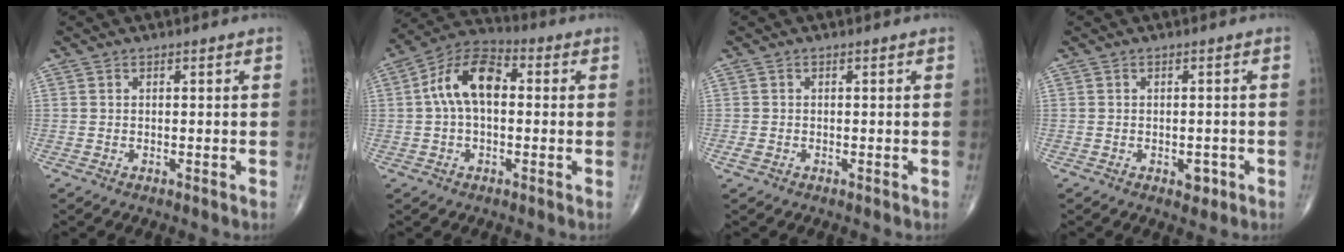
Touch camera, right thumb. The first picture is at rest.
{"total": 11.4, "force": [1.1, 6.5, 9.2], "torque": [-0.164, 0.034, 0.006]}
{"total": 1.0, "force": [-0.4, 0.7, 0.6], "torque": [-0.015, -0.001, -0.009]}
{"total": 2.2, "force": [-0.9, 1.4, 1.5], "torque": [-0.007, 0.003, -0.008]}